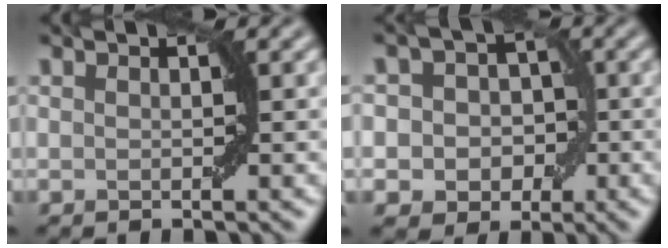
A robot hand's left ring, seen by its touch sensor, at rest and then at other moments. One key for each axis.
{"total": 5.9, "fx": 0.0, "fy": 5.4, "fz": 2.4, "tx": -0.011, "ty": 0.034, "tz": -0.031}